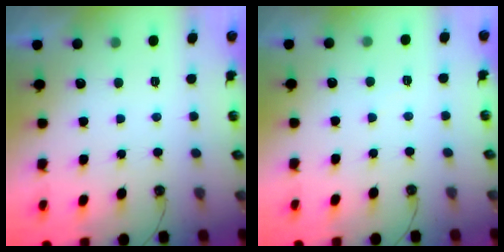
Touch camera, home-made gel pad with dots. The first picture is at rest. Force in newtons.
{"total": 2.9, "press": 2.9, "slide": 0.4}